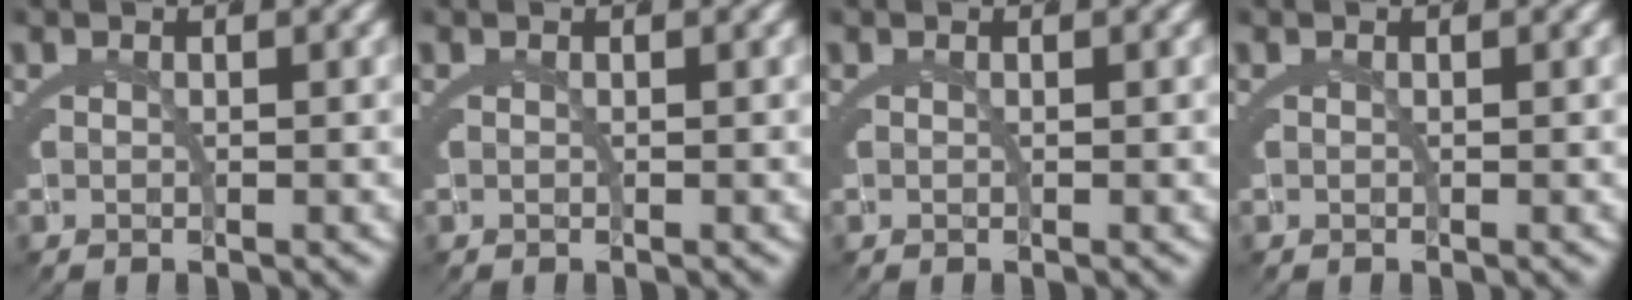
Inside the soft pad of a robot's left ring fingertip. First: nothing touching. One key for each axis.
{"total": 0.0}
{"total": 0.0}
{"total": 0.0}